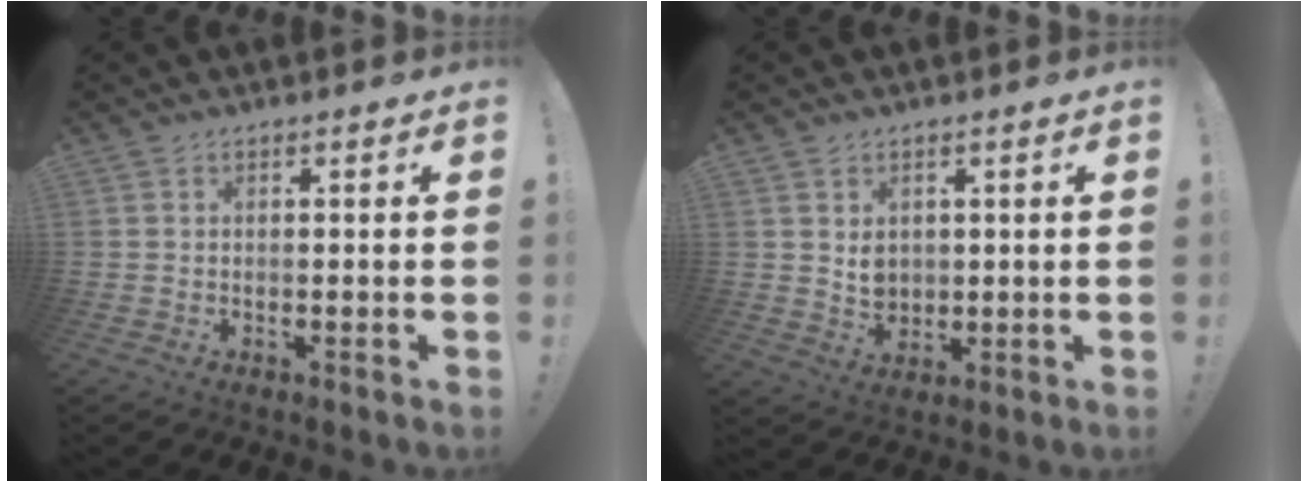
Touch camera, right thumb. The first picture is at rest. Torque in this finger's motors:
{"motor_torque": [0.12, 0.16, 0.23, 0.26, 0.01]}